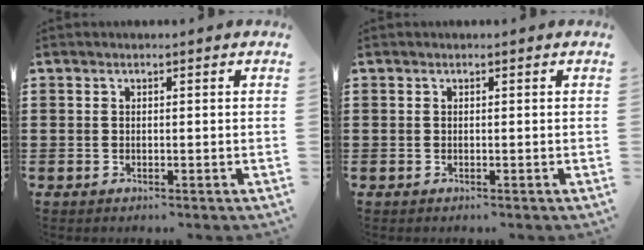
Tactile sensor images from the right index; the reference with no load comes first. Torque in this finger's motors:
{"motor_torque": [-0.26, 0.26, 0.00, 0.00]}